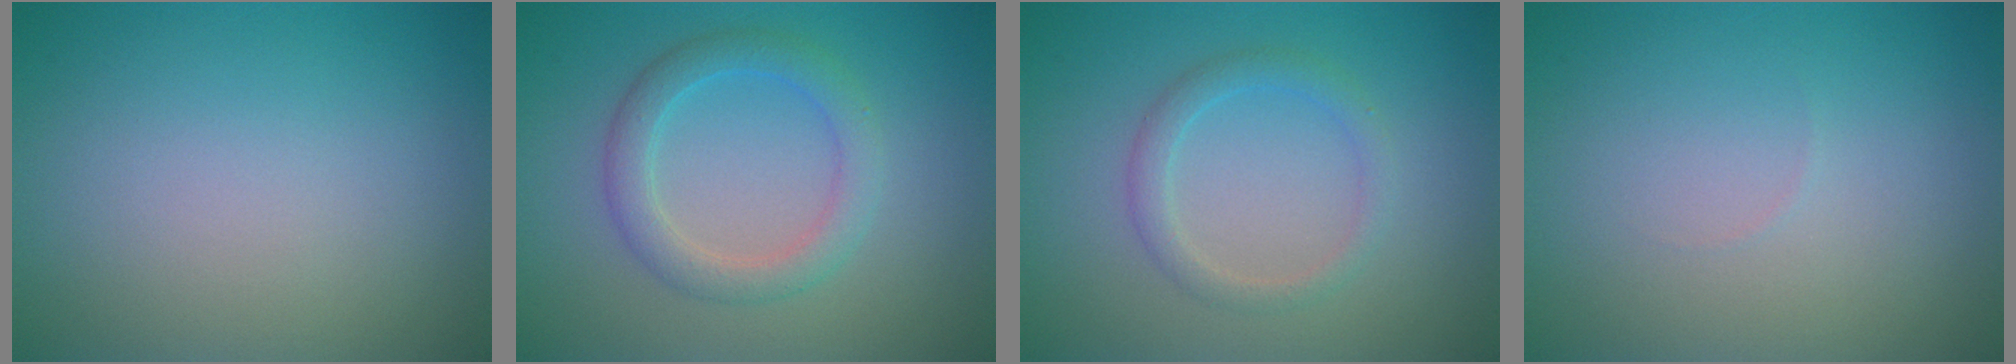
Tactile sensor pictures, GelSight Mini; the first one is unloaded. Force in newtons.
{"total": 3.1, "press": 3.1, "slide": 0.1}
{"total": 2.0, "press": 2.0, "slide": 0.1}
{"total": 0.0}